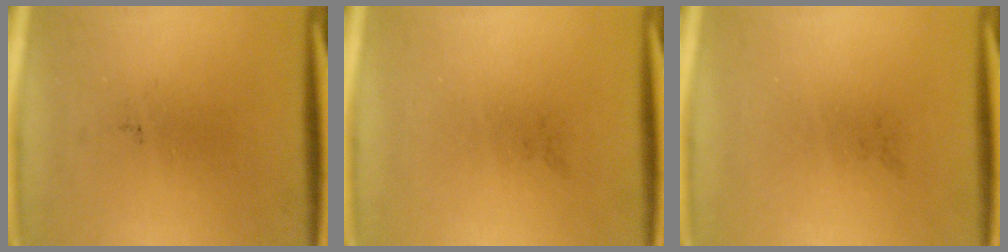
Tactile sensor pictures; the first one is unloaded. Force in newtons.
{"total": 0.0}
{"total": 0.0}